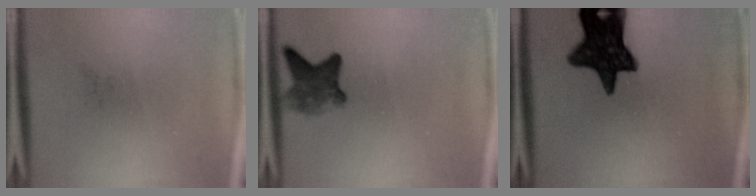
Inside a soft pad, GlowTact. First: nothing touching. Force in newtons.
{"total": 4.6}
{"total": 14.4}